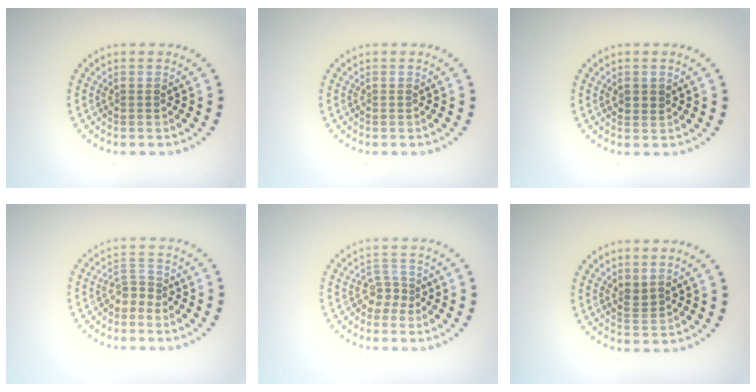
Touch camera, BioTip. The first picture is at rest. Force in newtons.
{"total": 0.0}
{"total": 1.3, "press": 1.2, "slide": 0.4}
{"total": 1.8, "press": 1.1, "slide": 1.4}
{"total": 1.9, "press": 1.3, "slide": 1.4}
{"total": 1.2, "press": 0.9, "slide": 0.8}